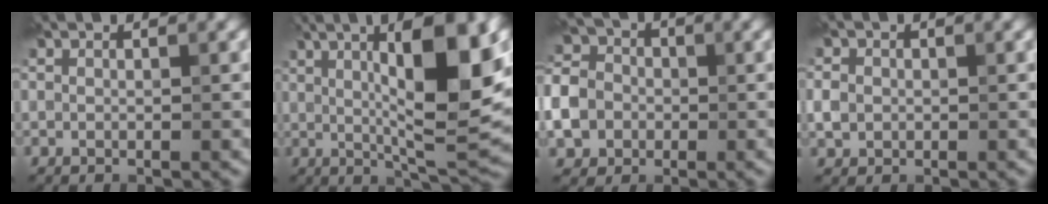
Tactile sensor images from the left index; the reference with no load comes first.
{"total": 12.2, "force": [2.9, 2.9, 11.5], "torque": [-0.167, 0.000, 0.051]}
{"total": 8.2, "force": [-2.3, 6.9, 3.9], "torque": [-0.084, -0.014, -0.064]}
{"total": 1.9, "force": [-0.1, 1.7, 0.8], "torque": [-0.013, -0.001, -0.005]}